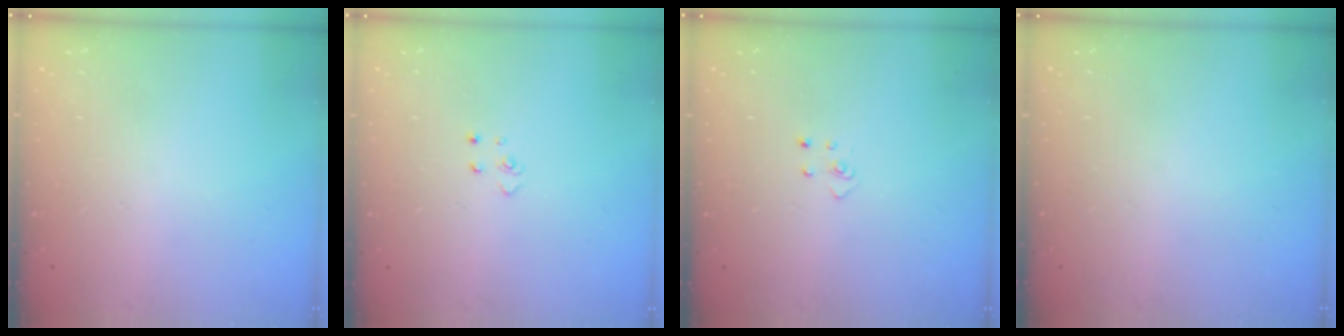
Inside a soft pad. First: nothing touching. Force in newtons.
{"total": 2.6, "press": 2.6, "slide": 0.3}
{"total": 3.2, "press": 3.2, "slide": 0.2}
{"total": 0.0}